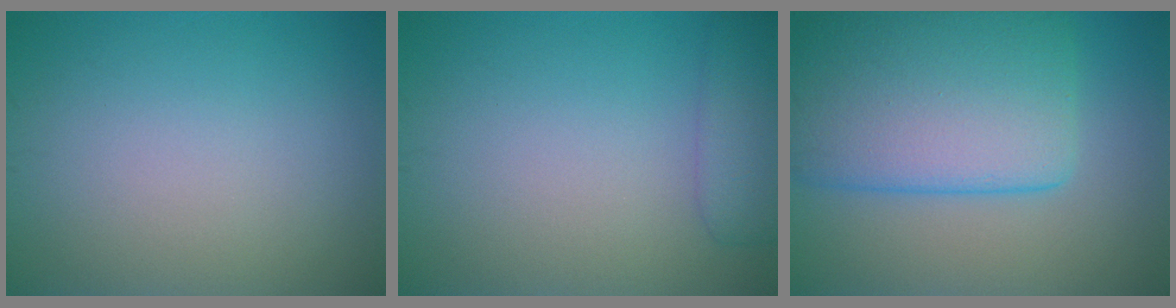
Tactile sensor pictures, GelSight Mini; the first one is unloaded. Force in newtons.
{"total": 2.8, "press": 2.8, "slide": 0.1}
{"total": 10.9, "press": 10.9, "slide": 0.4}